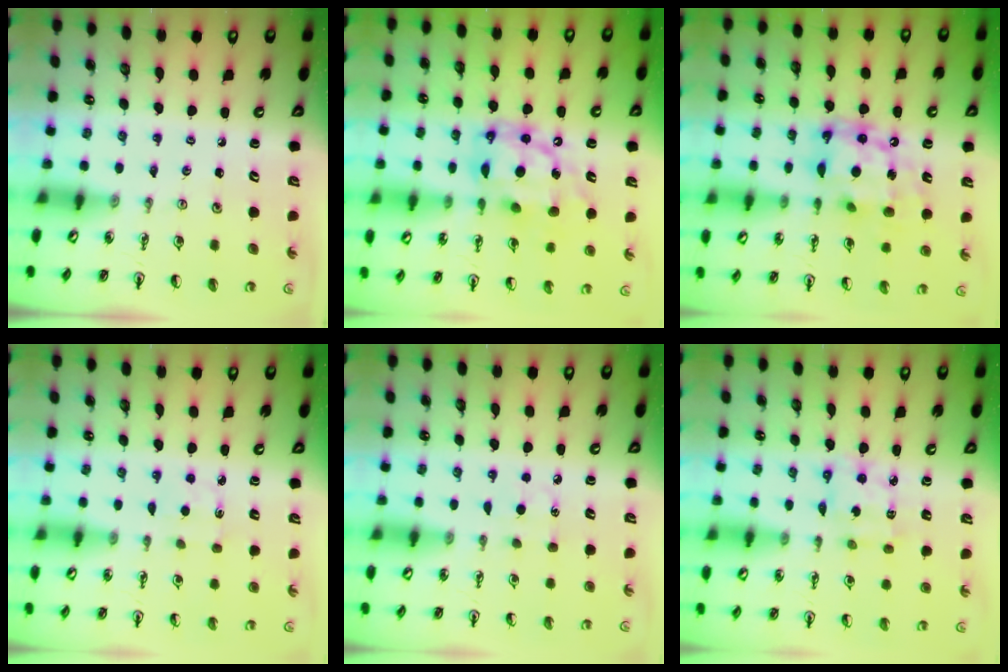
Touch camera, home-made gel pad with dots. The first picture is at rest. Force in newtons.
{"total": 15.4, "press": 15.3, "slide": 1.8}
{"total": 14.5, "press": 14.4, "slide": 1.8}
{"total": 1.7, "press": 1.6, "slide": 0.4}
{"total": 4.5, "press": 4.4, "slide": 0.6}
{"total": 4.2, "press": 4.2, "slide": 0.3}